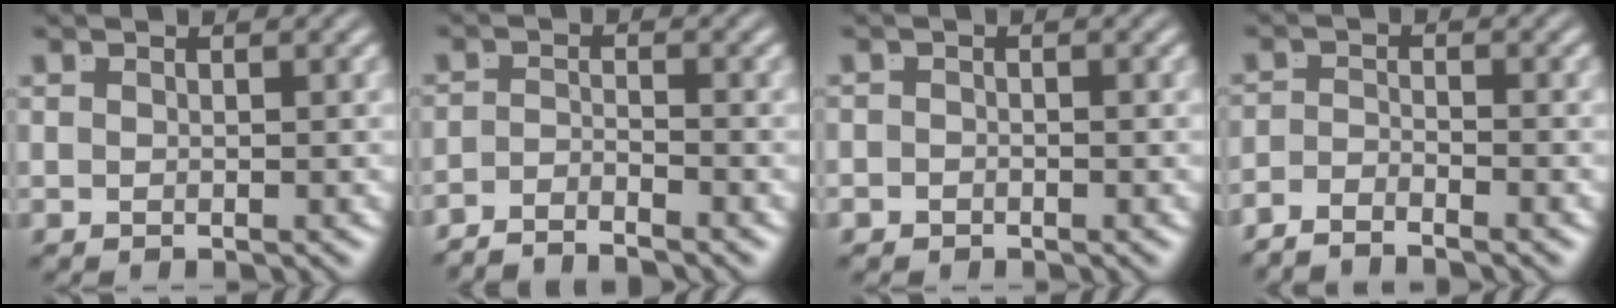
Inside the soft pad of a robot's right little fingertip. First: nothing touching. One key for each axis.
{"total": 3.3, "fx": -3.2, "fy": 0.1, "fz": 0.5, "tx": -0.004, "ty": -0.012, "tz": -0.054}
{"total": 1.2, "fx": -1.1, "fy": 0.5, "fz": -0.2, "tx": -0.002, "ty": -0.015, "tz": -0.013}
{"total": 2.9, "fx": -2.8, "fy": 0.2, "fz": 0.7, "tx": -0.011, "ty": -0.011, "tz": -0.047}